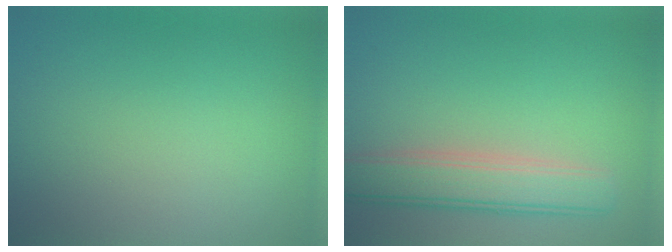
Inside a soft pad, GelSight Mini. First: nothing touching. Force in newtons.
{"total": 4.8, "press": 4.8, "slide": 0.6}